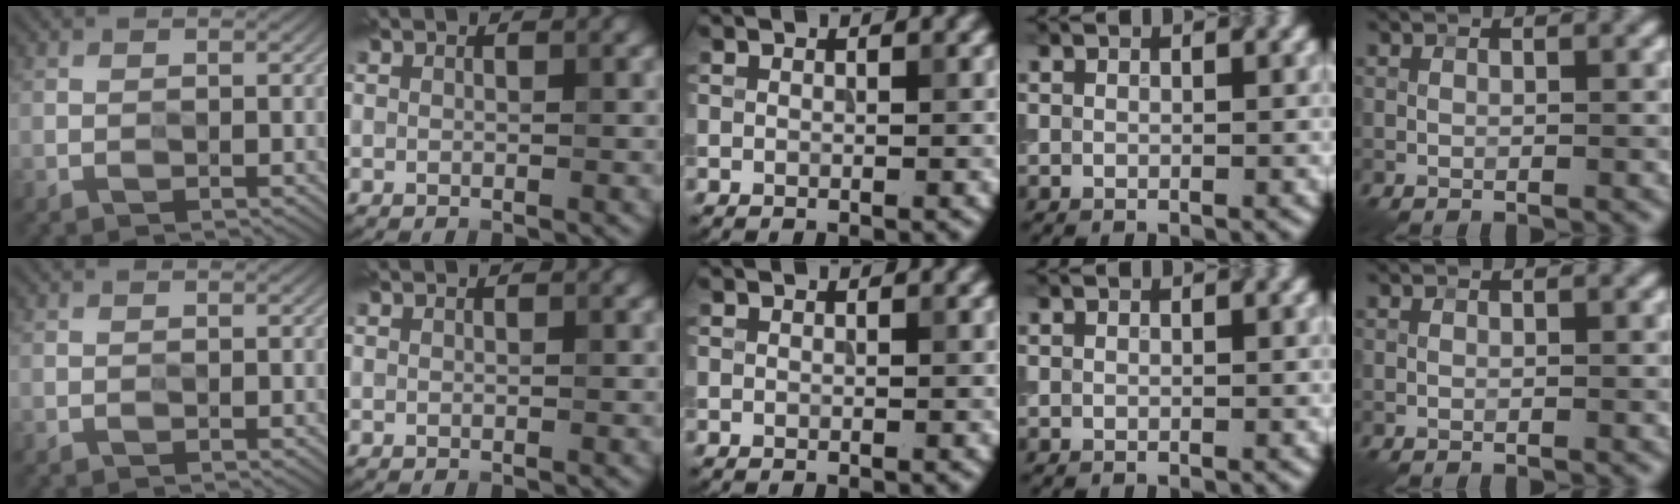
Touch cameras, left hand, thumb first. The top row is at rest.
{}